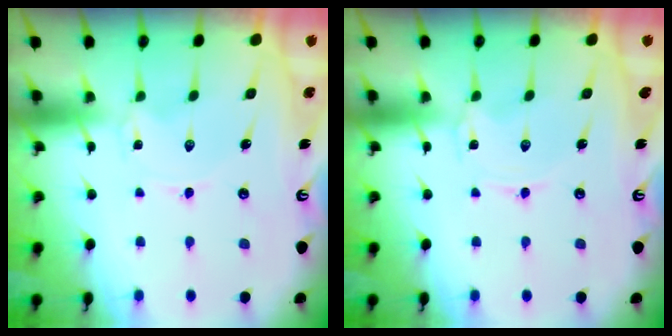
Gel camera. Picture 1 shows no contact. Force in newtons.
{"total": 0.0}